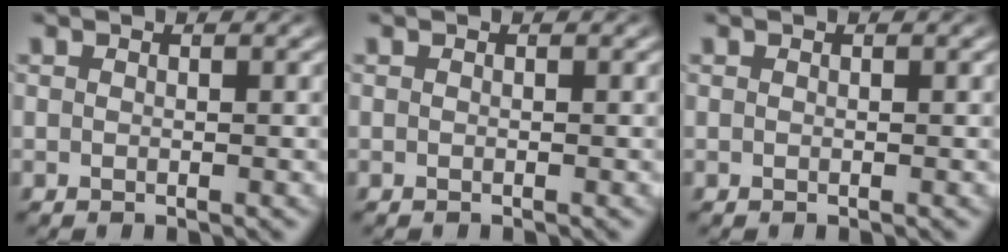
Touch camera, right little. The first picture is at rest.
{"total": 0.0}
{"total": 0.0}